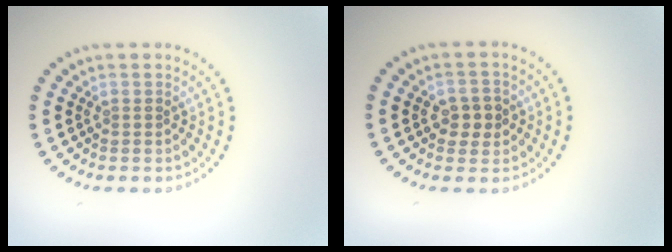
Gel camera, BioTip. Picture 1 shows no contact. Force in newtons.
{"total": 2.4, "press": 2.4, "slide": 0.4}